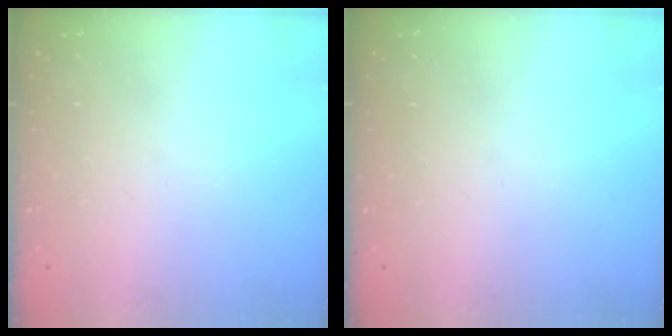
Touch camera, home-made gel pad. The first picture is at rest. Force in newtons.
{"total": 0.0}